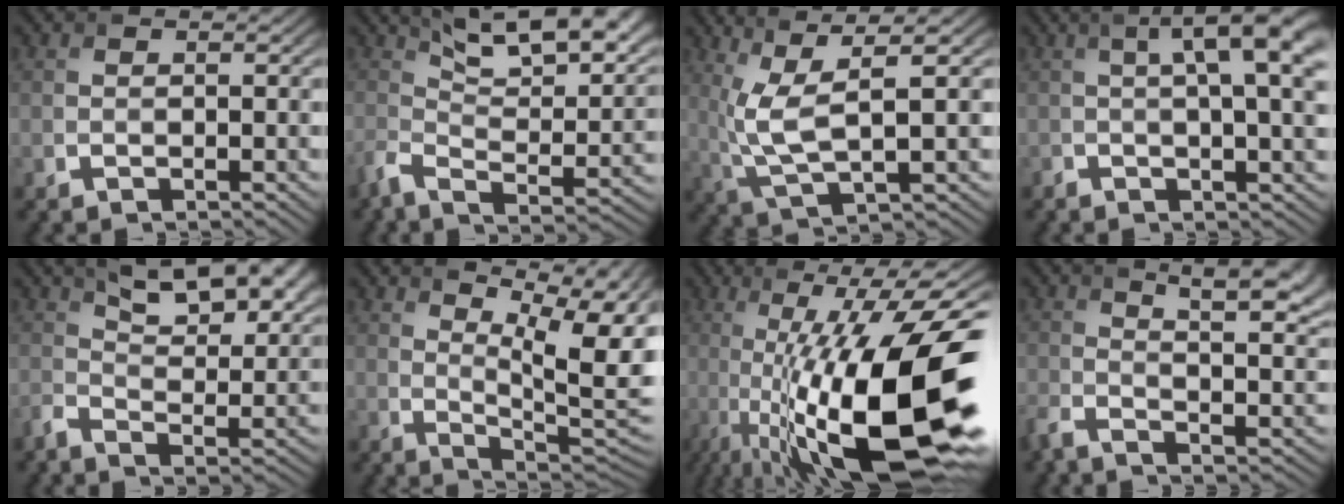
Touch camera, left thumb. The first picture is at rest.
{"total": 10.6, "force": [5.3, 3.8, 8.4], "torque": [-0.170, 0.001, 0.094]}
{"total": 6.9, "force": [2.0, 1.4, 6.4], "torque": [-0.147, 0.013, 0.050]}
{"total": 8.9, "force": [1.4, 2.5, 8.4], "torque": [-0.099, 0.016, 0.022]}
{"total": 8.5, "force": [4.3, 3.7, 6.3], "torque": [-0.124, 0.002, 0.074]}
{"total": 15.1, "force": [6.0, 4.7, 13.1], "torque": [-0.183, 0.038, 0.111]}
{"total": 18.0, "force": [-4.1, 5.6, 16.6], "torque": [-0.268, -0.002, -0.066]}
{"total": 10.3, "force": [1.9, 3.7, 9.4], "torque": [-0.158, -0.002, 0.034]}